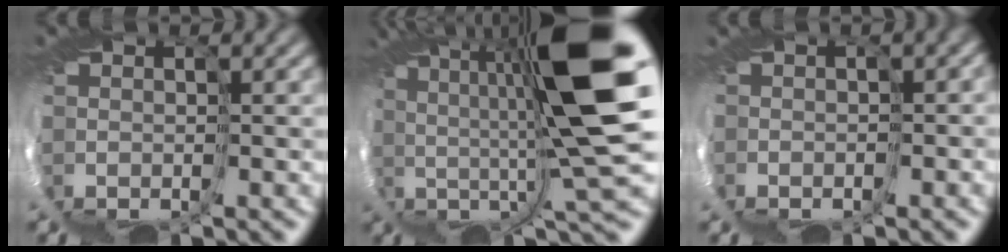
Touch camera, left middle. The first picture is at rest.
{"total": 11.8, "force": [3.7, 1.0, 11.2], "torque": [-0.195, 0.014, 0.057]}
{"total": 2.6, "force": [-2.1, 0.9, 1.1], "torque": [-0.013, 0.003, -0.030]}